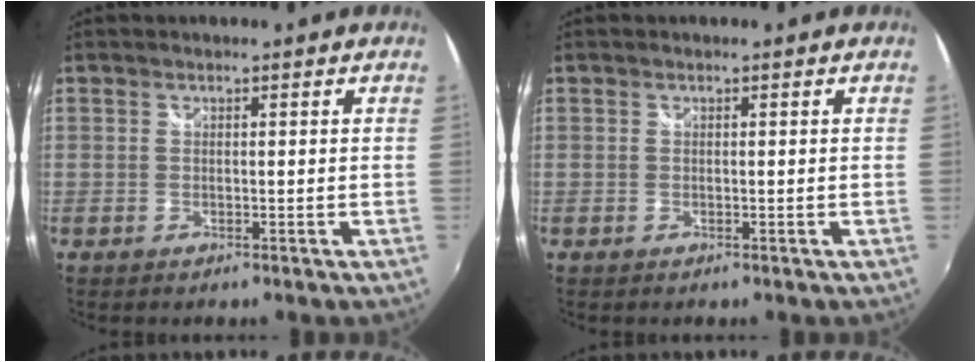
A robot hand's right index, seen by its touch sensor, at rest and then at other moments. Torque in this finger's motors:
{"motor_torque": [-0.02, -0.02, 0.03, 0.01]}